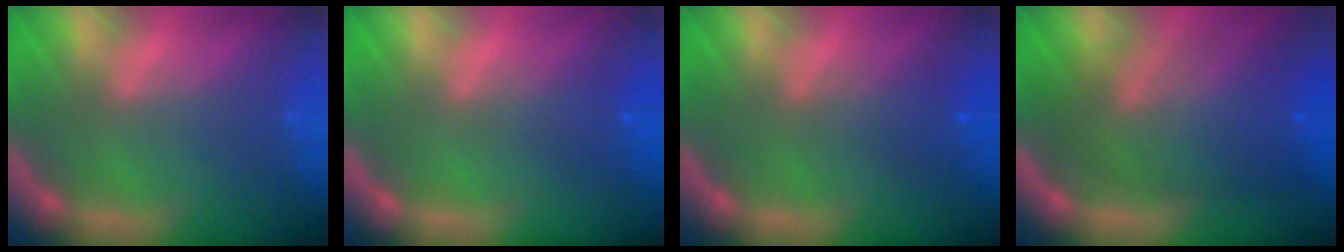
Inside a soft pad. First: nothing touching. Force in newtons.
{"total": 2.0}
{"total": 2.4}
{"total": 8.5}